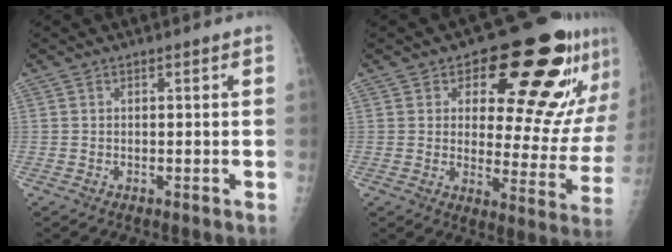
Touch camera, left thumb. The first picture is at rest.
{"total": 20.8, "force": [11.8, 9.5, 14.3], "torque": [-0.127, -0.055, 0.155]}